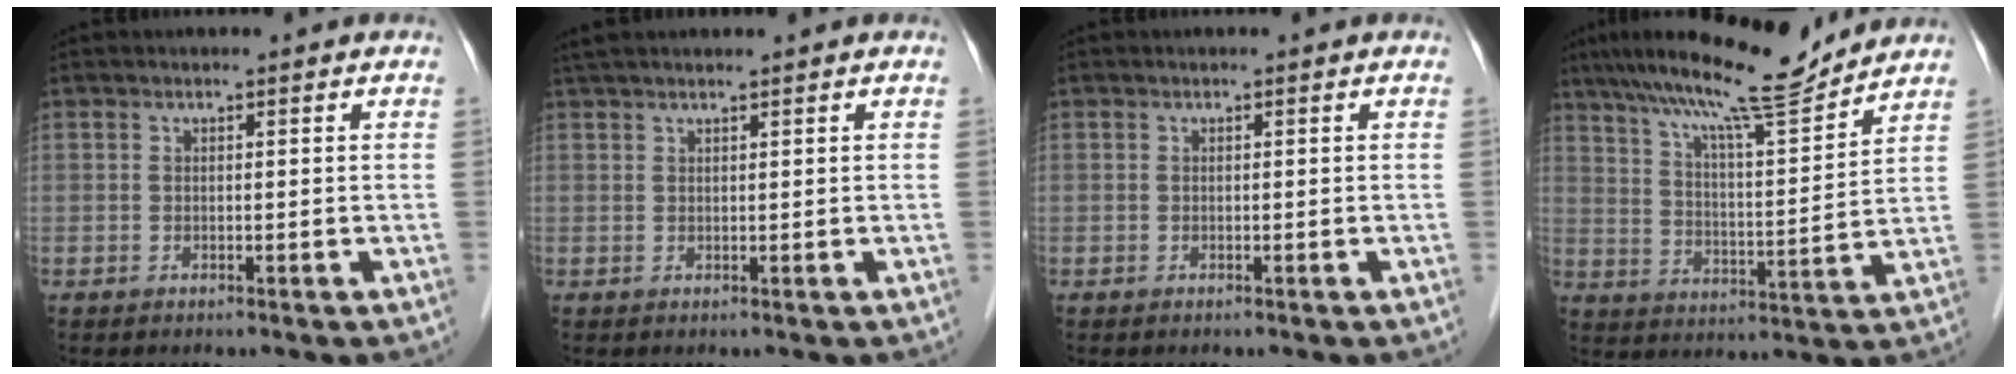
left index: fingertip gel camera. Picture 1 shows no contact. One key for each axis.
{"total": 4.7, "fx": 4.0, "fy": 0.0, "fz": 2.5, "tx": -0.035, "ty": 0.033, "tz": 0.071}
{"total": 0.0}
{"total": 14.1, "fx": 12.3, "fy": 0.6, "fz": 7.0, "tx": -0.123, "ty": 0.006, "tz": 0.200}